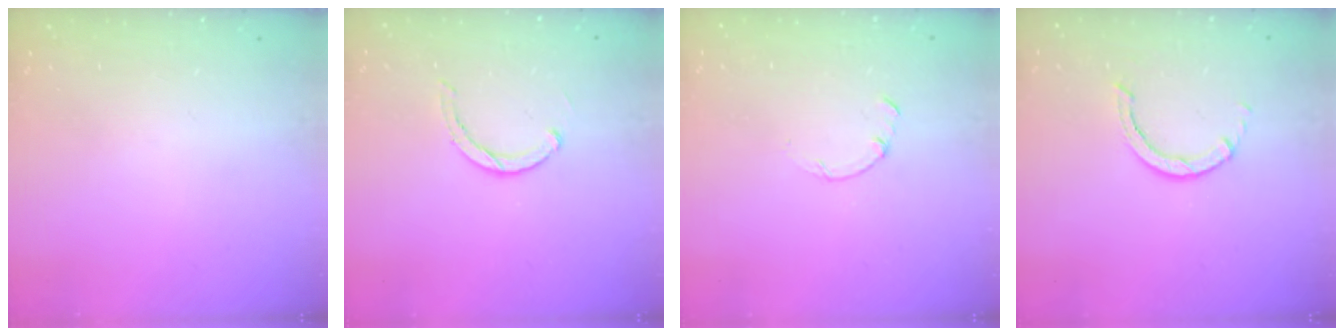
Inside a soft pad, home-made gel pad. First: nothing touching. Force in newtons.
{"total": 2.8, "press": 2.8, "slide": 0.2}
{"total": 0.0}
{"total": 3.2, "press": 3.2, "slide": 0.4}